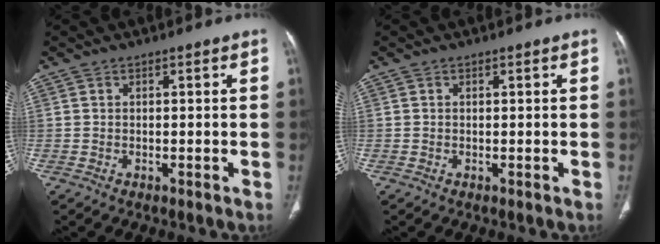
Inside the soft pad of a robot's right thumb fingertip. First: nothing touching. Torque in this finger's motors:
{"motor_torque": [-0.28, -0.05, -0.30, 0.13, 0.04]}